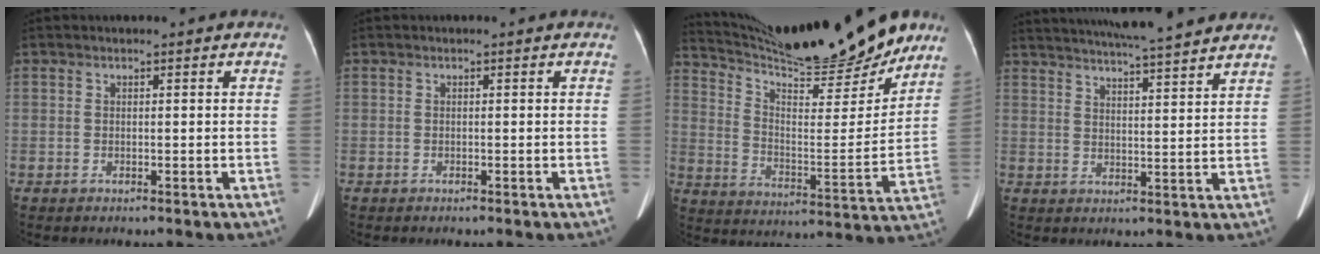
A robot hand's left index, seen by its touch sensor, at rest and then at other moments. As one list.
[{"total": 0.0}, {"total": 22.7, "force": [20.3, 2.5, 9.9], "torque": [-0.171, -0.034, 0.302]}, {"total": 16.9, "force": [15.2, 0.2, 7.5], "torque": [-0.132, 0.010, 0.210]}]